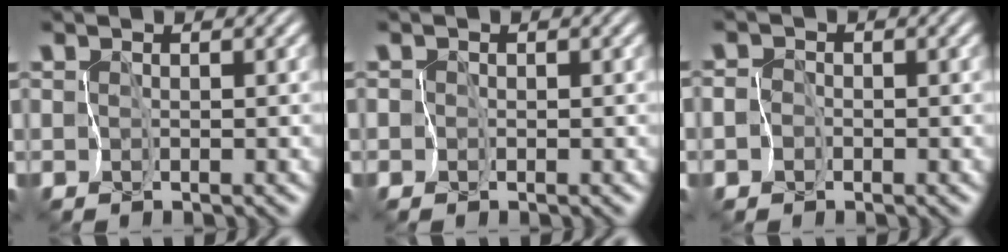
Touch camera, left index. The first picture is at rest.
{"total": 1.5, "force": [-0.4, 1.4, 0.1], "torque": [0.012, 0.011, -0.021]}
{"total": 2.6, "force": [-1.3, 2.2, 0.4], "torque": [0.012, 0.007, -0.041]}